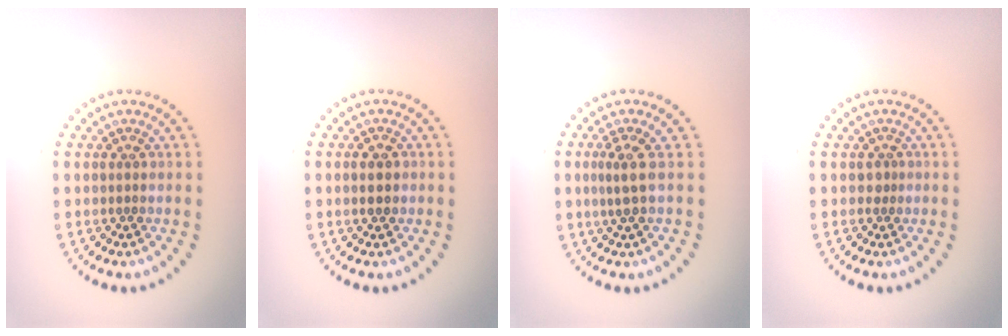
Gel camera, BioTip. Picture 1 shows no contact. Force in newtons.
{"total": 2.1, "press": 2.1, "slide": 0.1}
{"total": 2.1, "press": 1.4, "slide": 1.6}
{"total": 0.8, "press": 0.4, "slide": 0.6}